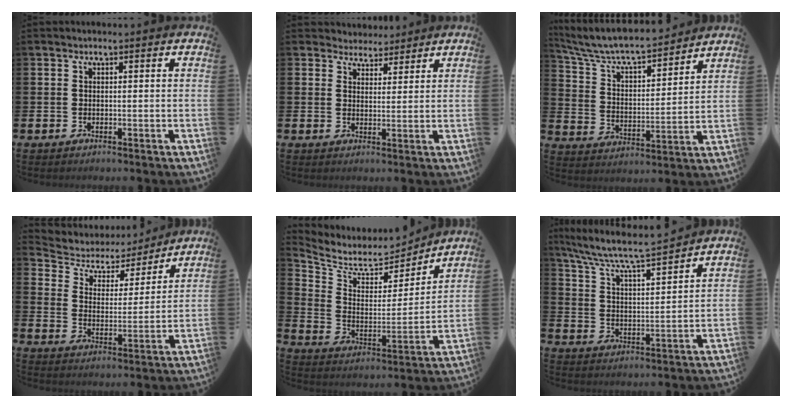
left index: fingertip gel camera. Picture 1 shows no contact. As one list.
[{"total": 3.5, "force": [3.2, 1.3, -0.3], "torque": [0.002, -0.021, 0.057]}, {"total": 7.7, "force": [7.2, 1.4, 2.4], "torque": [-0.086, -0.054, 0.123]}, {"total": 4.9, "force": [4.1, 2.5, 1.0], "torque": [-0.053, -0.028, 0.064]}, {"total": 6.1, "force": [5.7, 2.2, 0.4], "torque": [-0.054, -0.058, 0.095]}, {"total": 7.1, "force": [6.6, 0.3, 2.5], "torque": [-0.082, -0.051, 0.112]}]